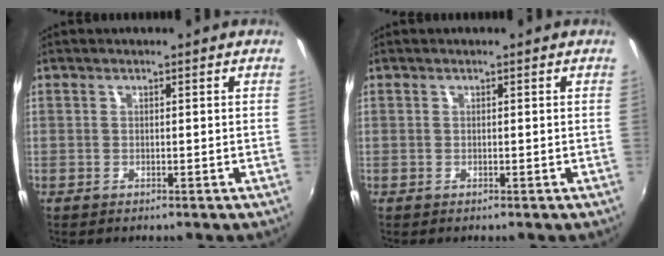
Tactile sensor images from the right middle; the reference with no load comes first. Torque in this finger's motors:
{"motor_torque": [-0.01, 0.00, 0.00, 0.00]}